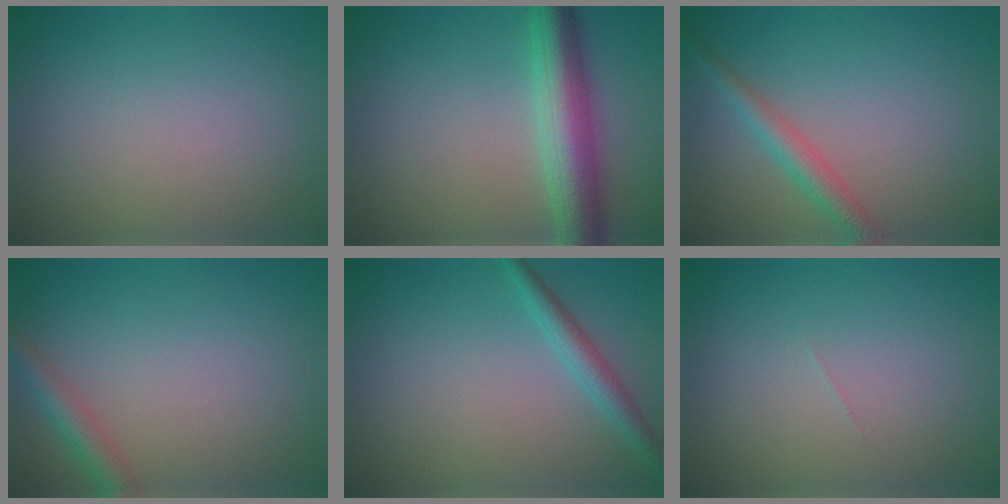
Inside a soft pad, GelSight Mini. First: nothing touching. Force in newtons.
{"total": 6.5, "press": 6.5, "slide": 0.0}
{"total": 2.8, "press": 2.8, "slide": 0.1}
{"total": 2.8, "press": 2.8, "slide": 0.1}
{"total": 2.3, "press": 2.3, "slide": 0.1}
{"total": 0.0}